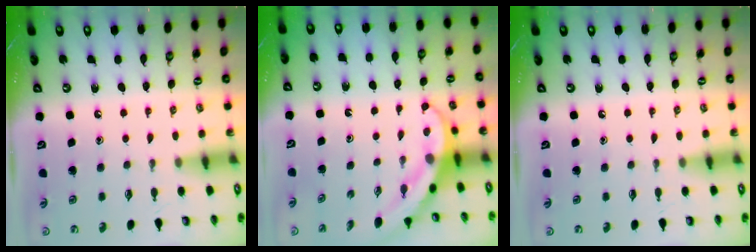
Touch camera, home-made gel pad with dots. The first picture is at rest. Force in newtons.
{"total": 4.0, "press": 4.0, "slide": 0.4}
{"total": 0.0}